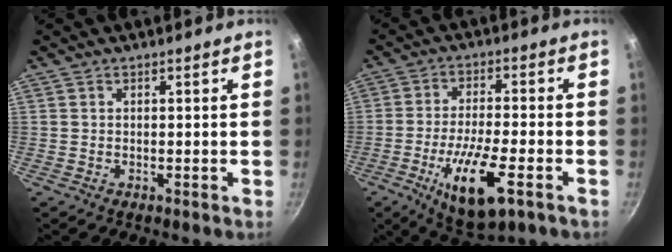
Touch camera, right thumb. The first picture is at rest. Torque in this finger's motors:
{"motor_torque": [1.71, 1.57, 1.33, -0.79, 0.45]}